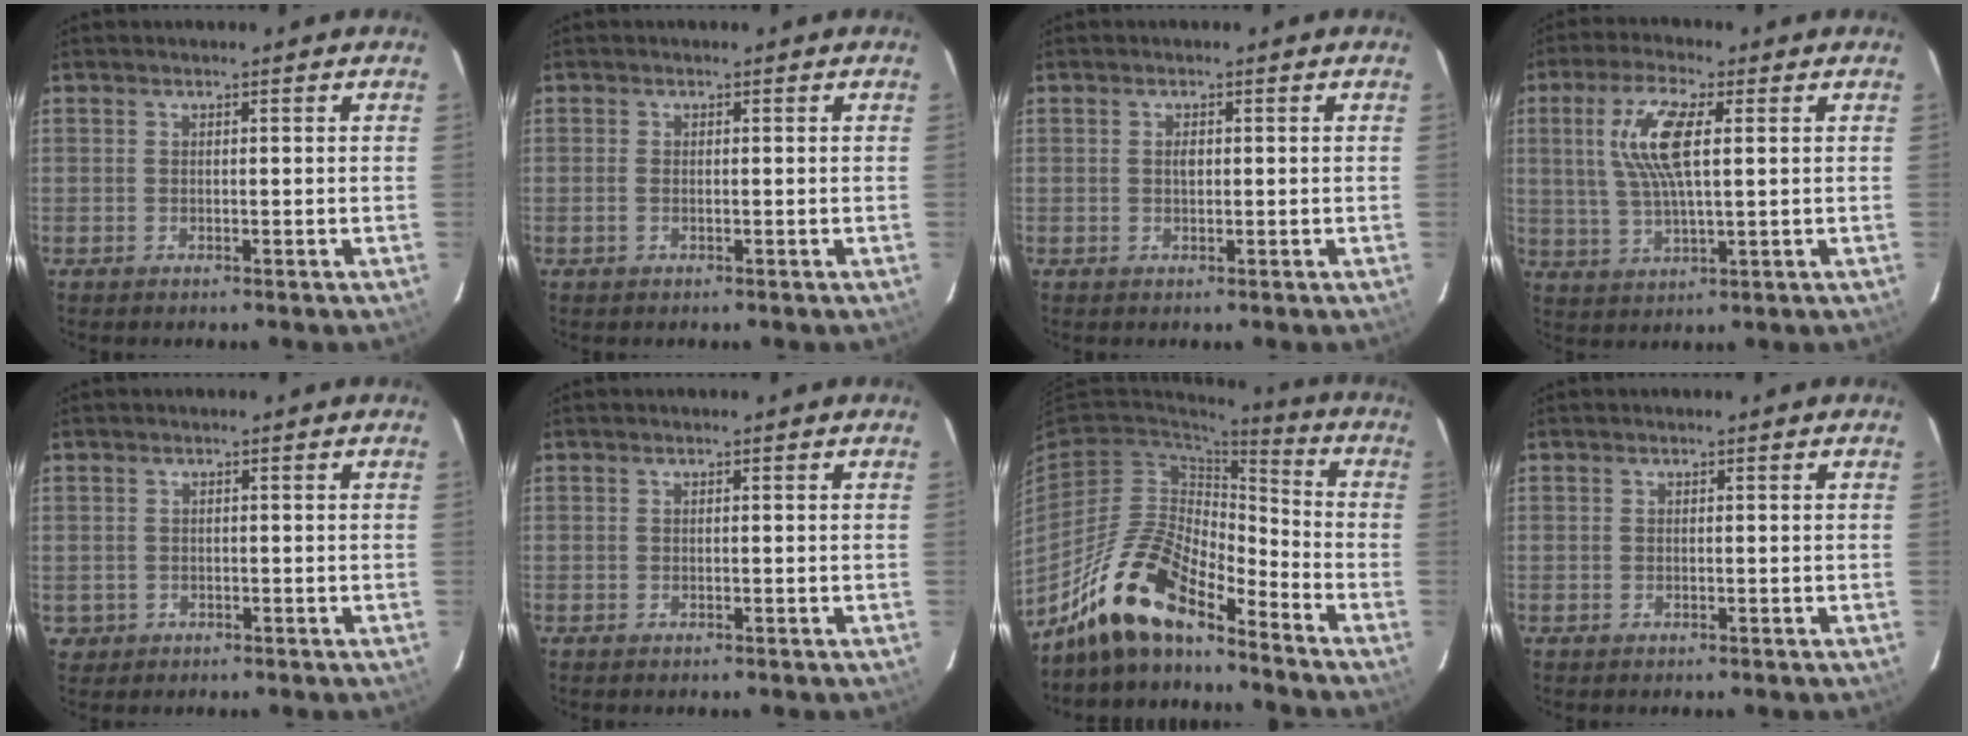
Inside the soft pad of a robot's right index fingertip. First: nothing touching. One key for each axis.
{"total": 0.8, "fx": -0.2, "fy": 0.4, "fz": 0.6, "tx": -0.016, "ty": 0.000, "tz": -0.005}
{"total": 1.1, "fx": 0.1, "fy": 0.7, "fz": 0.8, "tx": -0.014, "ty": 0.003, "tz": 0.002}
{"total": 10.1, "fx": 2.4, "fy": 2.8, "fz": 9.4, "tx": -0.192, "ty": 0.008, "tz": 0.049}
{"total": 2.2, "fx": -0.3, "fy": 2.2, "fz": 0.3, "tx": -0.005, "ty": 0.002, "tz": 0.000}
{"total": 0.0}
{"total": 15.1, "fx": -12.2, "fy": 4.2, "fz": 8.0, "tx": -0.160, "ty": 0.000, "tz": -0.236}
{"total": 0.0}